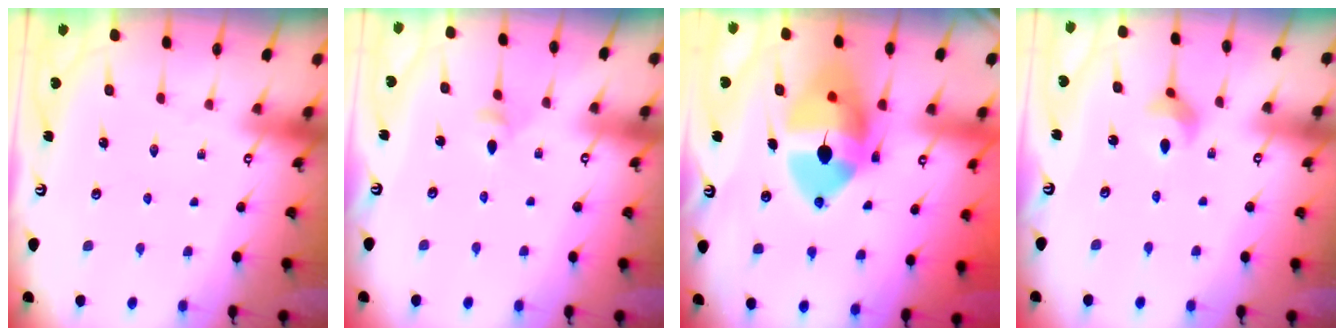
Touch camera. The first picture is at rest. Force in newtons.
{"total": 3.6, "press": 3.6, "slide": 0.8}
{"total": 18.2, "press": 18.0, "slide": 2.7}
{"total": 3.6, "press": 3.6, "slide": 0.6}